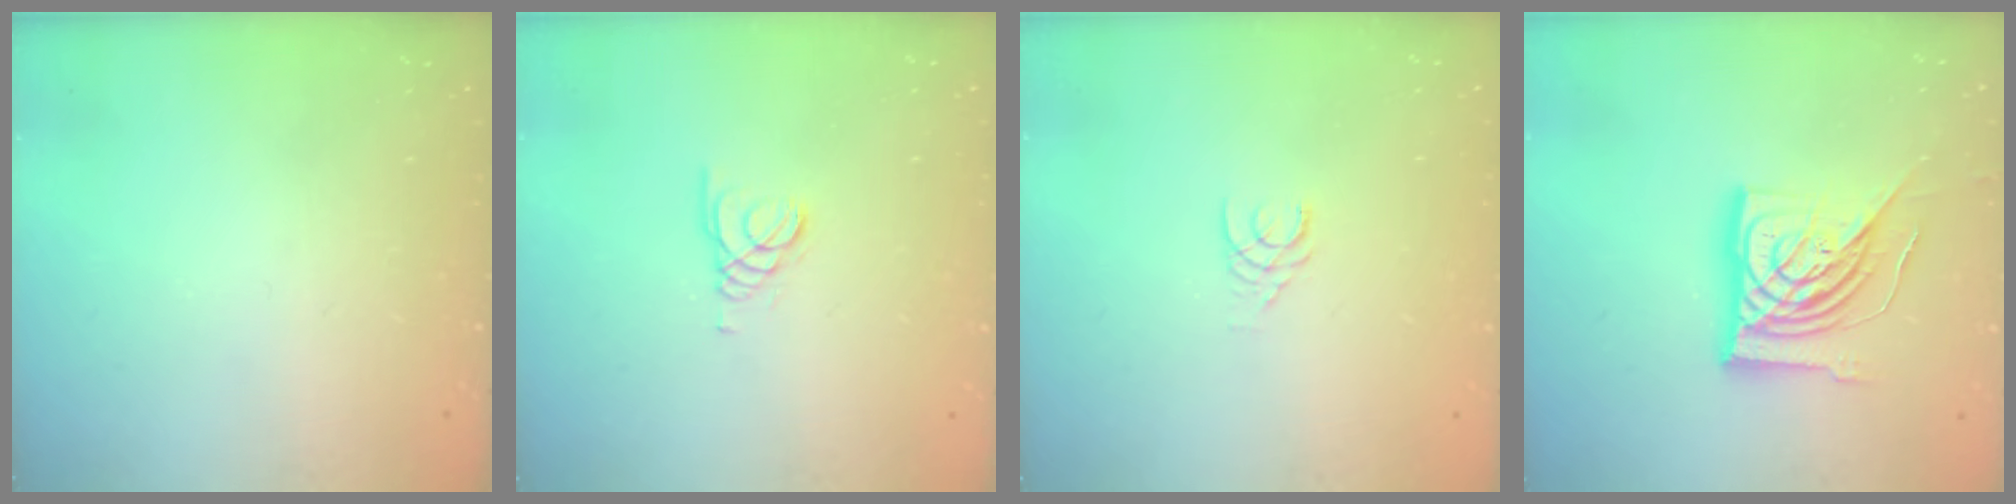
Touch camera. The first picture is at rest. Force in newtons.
{"total": 1.5, "press": 1.5, "slide": 0.1}
{"total": 2.4, "press": 2.4, "slide": 0.2}
{"total": 18.6, "press": 18.5, "slide": 2.2}